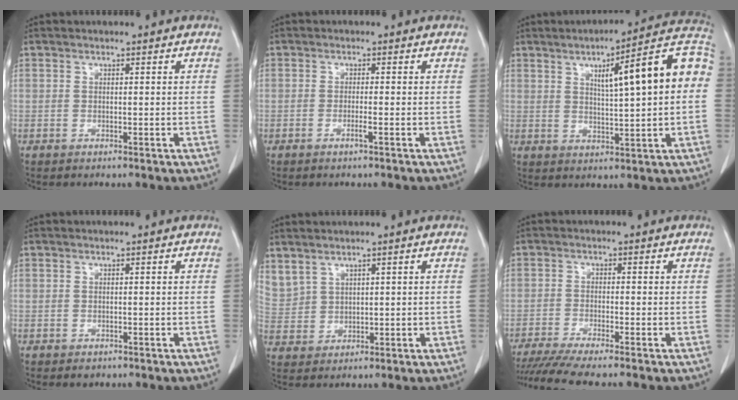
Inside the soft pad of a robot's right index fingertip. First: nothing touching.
{"total": 1.3, "force": [-0.6, -0.2, 1.1], "torque": [-0.022, -0.001, -0.012]}
{"total": 15.0, "force": [3.0, 1.7, 14.6], "torque": [-0.201, 0.034, 0.038]}
{"total": 0.9, "force": [-0.5, 0.7, 0.3], "torque": [-0.002, 0.002, -0.004]}
{"total": 7.1, "force": [4.5, 4.7, 2.9], "torque": [-0.087, 0.010, 0.116]}
{"total": 8.0, "force": [-6.8, -0.7, 4.1], "torque": [-0.059, -0.019, -0.113]}